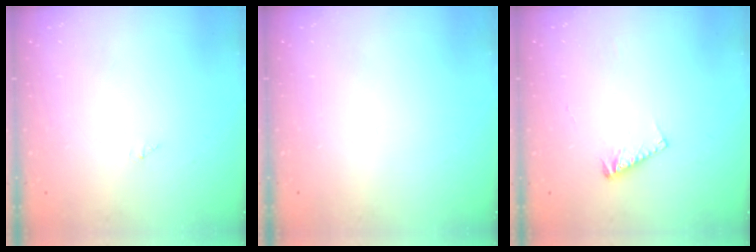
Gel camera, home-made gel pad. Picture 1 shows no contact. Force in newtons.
{"total": 0.0}
{"total": 4.7, "press": 4.7, "slide": 0.4}